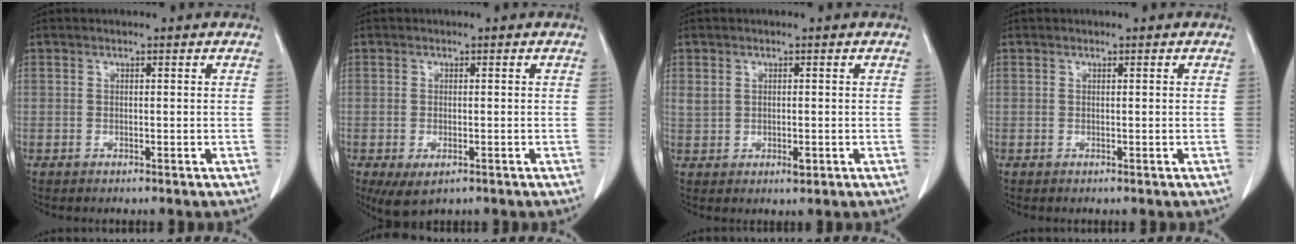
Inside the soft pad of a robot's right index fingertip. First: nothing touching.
{"total": 4.3, "force": [-2.2, 2.0, 3.2], "torque": [-0.058, -0.011, -0.028]}
{"total": 2.7, "force": [0.2, 1.7, 2.1], "torque": [-0.038, 0.003, 0.012]}
{"total": 0.0}